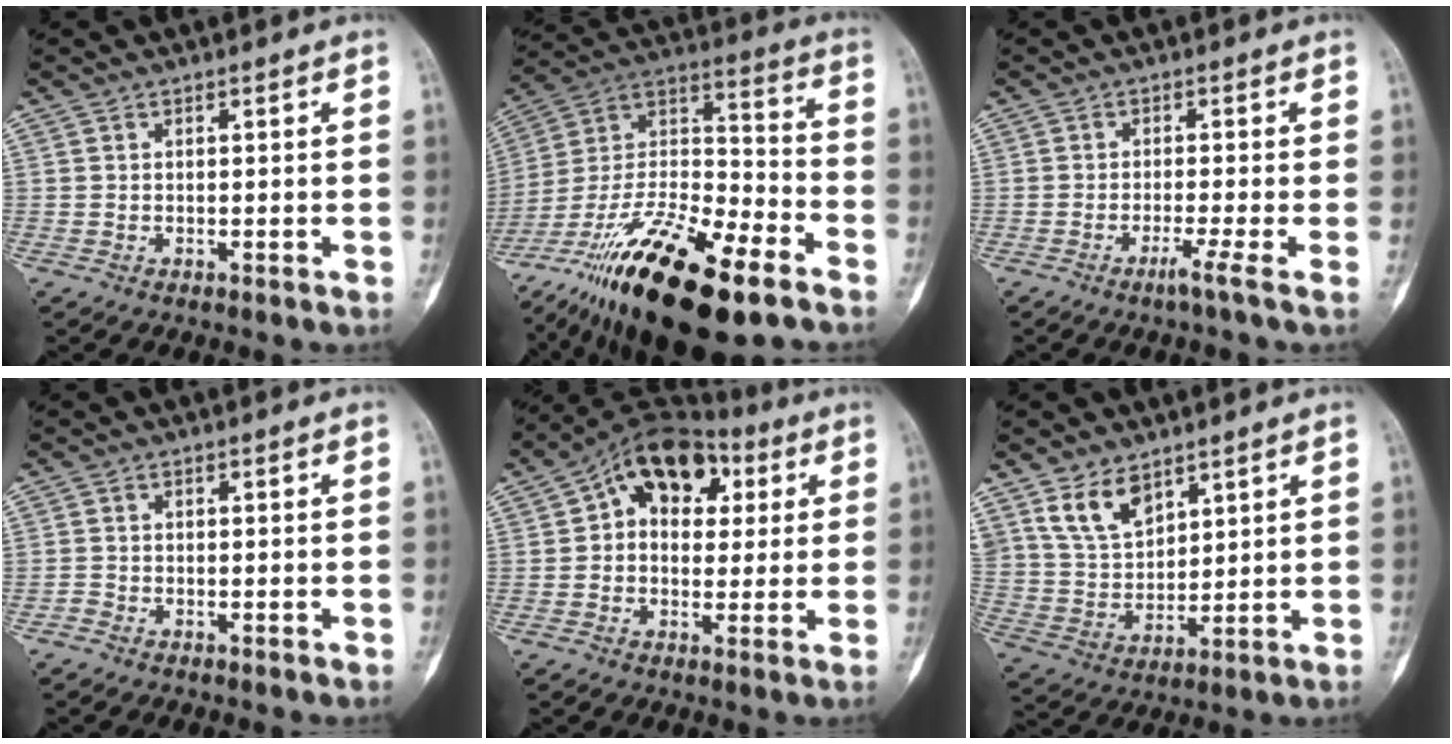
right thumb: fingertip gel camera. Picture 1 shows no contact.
{"total": 29.7, "force": [-18.8, 9.8, 20.8], "torque": [-0.376, 0.049, -0.326]}
{"total": 2.9, "force": [-1.8, -1.0, 2.0], "torque": [-0.046, 0.000, -0.043]}
{"total": 1.3, "force": [-0.9, 0.9, 0.4], "torque": [0.002, 0.003, -0.024]}
{"total": 13.9, "force": [3.7, 9.8, 9.3], "torque": [-0.094, 0.024, 0.048]}
{"total": 9.3, "force": [5.9, 5.4, 4.6], "torque": [-0.065, -0.029, 0.128]}